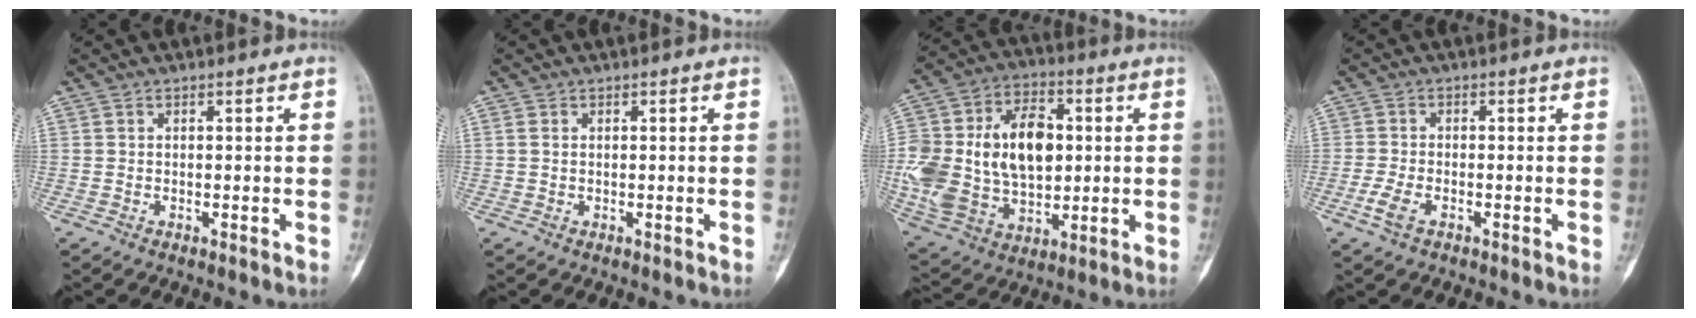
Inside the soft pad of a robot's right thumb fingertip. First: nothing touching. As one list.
[{"total": 1.1, "force": [0.2, 0.8, 0.7], "torque": [-0.016, 0.000, 0.004]}, {"total": 27.0, "force": [1.9, 18.1, 20.0], "torque": [-0.400, 0.017, 0.048]}, {"total": 3.6, "force": [-1.7, 1.9, 2.5], "torque": [-0.058, 0.004, -0.037]}]